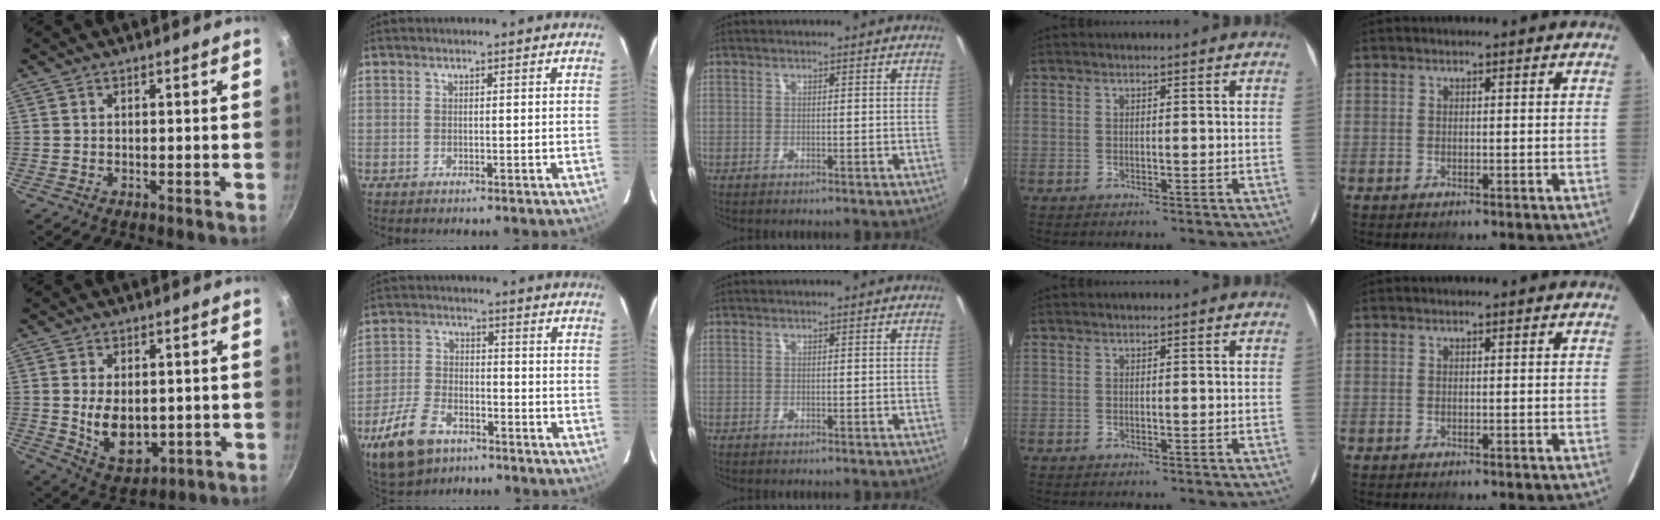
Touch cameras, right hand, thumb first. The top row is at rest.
{"thumb": {"total": 9.2, "force": [0.0, 5.9, 7.1], "torque": [-0.103, -0.018, 0.020]}, "index": {"total": 12.4, "force": [-7.7, 6.8, 6.9], "torque": [-0.167, -0.004, -0.141]}}